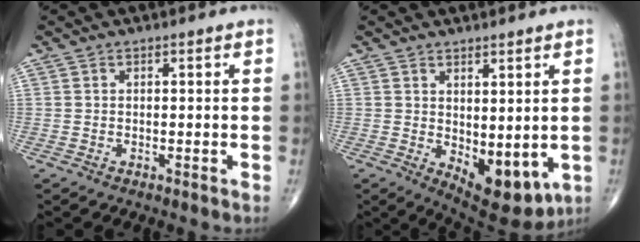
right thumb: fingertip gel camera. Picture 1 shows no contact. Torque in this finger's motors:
{"motor_torque": [-0.41, 0.47, -0.13, -0.08, 0.05]}